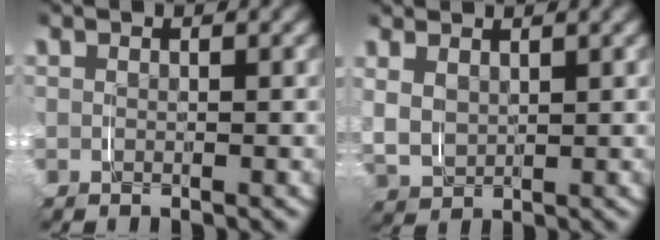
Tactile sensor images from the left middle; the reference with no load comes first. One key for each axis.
{"total": 2.1, "fx": 2.0, "fy": 0.7, "fz": -0.1, "tx": -0.004, "ty": 0.000, "tz": 0.038}